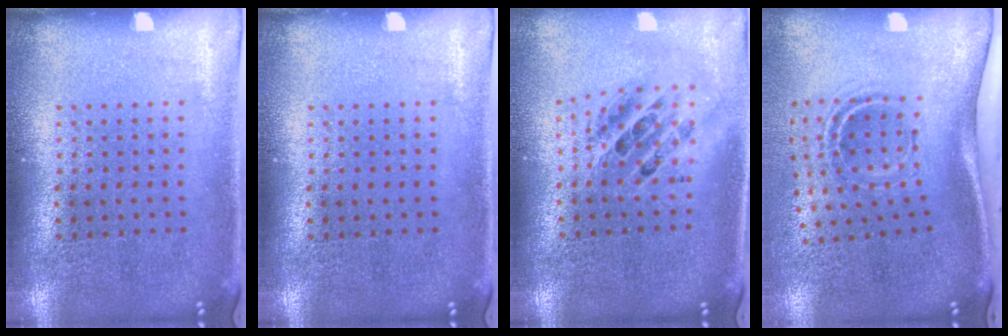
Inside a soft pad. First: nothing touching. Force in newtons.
{"total": 0.0}
{"total": 1.8, "press": 1.4, "slide": 1.1}
{"total": 2.1, "press": 1.2, "slide": 1.8}